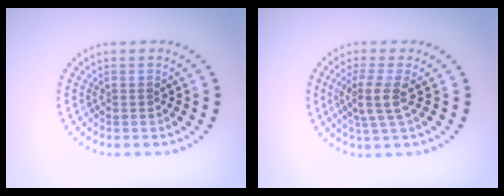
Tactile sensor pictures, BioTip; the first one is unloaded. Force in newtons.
{"total": 2.9, "press": 2.3, "slide": 1.7}